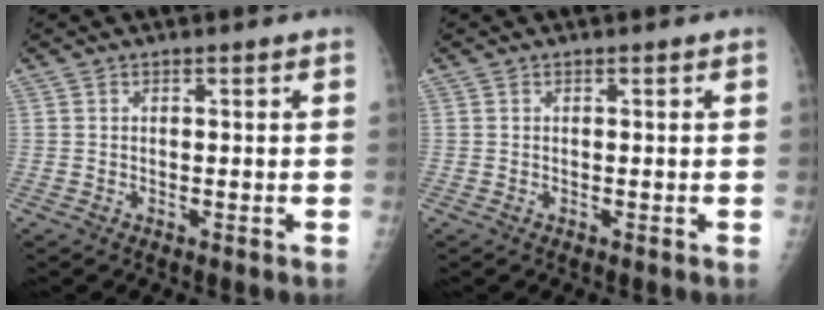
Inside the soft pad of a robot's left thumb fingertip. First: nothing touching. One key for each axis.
{"total": 0.0}